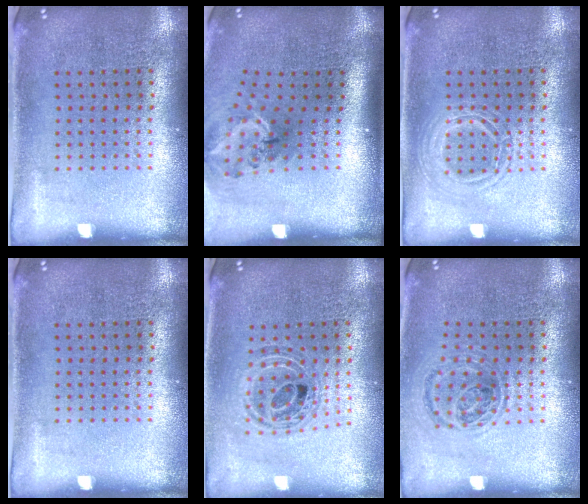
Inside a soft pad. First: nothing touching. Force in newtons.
{"total": 1.7, "press": 1.2, "slide": 1.3}
{"total": 2.0, "press": 2.0, "slide": 0.3}
{"total": 0.0}
{"total": 0.7, "press": 0.7, "slide": 0.1}
{"total": 0.9, "press": 0.9, "slide": 0.1}